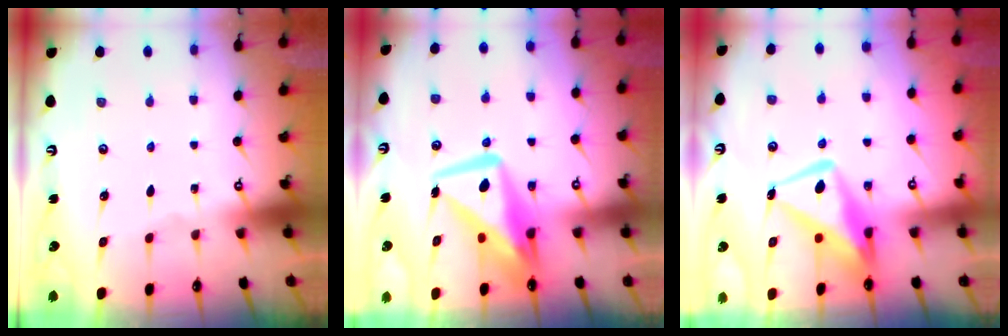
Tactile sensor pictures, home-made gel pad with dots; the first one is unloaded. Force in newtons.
{"total": 11.2, "press": 11.1, "slide": 1.7}
{"total": 12.8, "press": 12.7, "slide": 1.3}